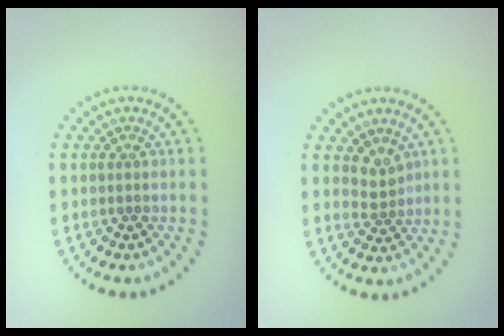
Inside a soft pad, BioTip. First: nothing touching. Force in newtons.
{"total": 1.8, "press": 1.3, "slide": 1.3}